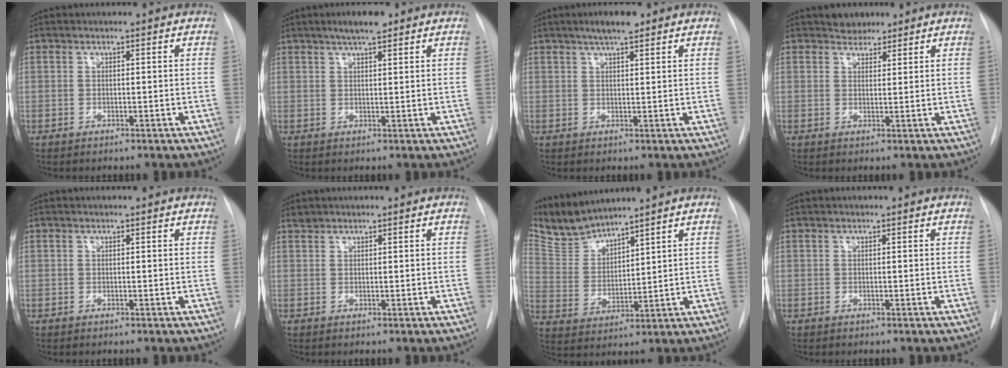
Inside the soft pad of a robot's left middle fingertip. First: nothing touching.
{"total": 4.3, "force": [3.0, 0.8, 3.0], "torque": [-0.052, 0.007, 0.048]}
{"total": 4.3, "force": [3.0, 0.8, 3.0], "torque": [-0.052, 0.007, 0.048]}
{"total": 2.5, "force": [2.2, 1.3, 0.2], "torque": [-0.003, 0.005, 0.033]}
{"total": 0.0}
{"total": 0.6, "force": [0.6, 0.2, -0.1], "torque": [0.000, 0.005, 0.011]}
{"total": 7.3, "force": [7.2, 0.3, 0.9], "torque": [-0.039, 0.002, 0.158]}
{"total": 0.0}